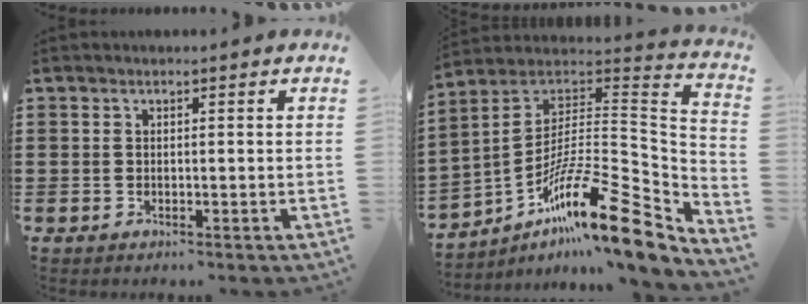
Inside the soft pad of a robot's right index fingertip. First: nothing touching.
{"total": 16.6, "force": [-10.1, 3.4, 12.7], "torque": [-0.203, 0.000, -0.184]}